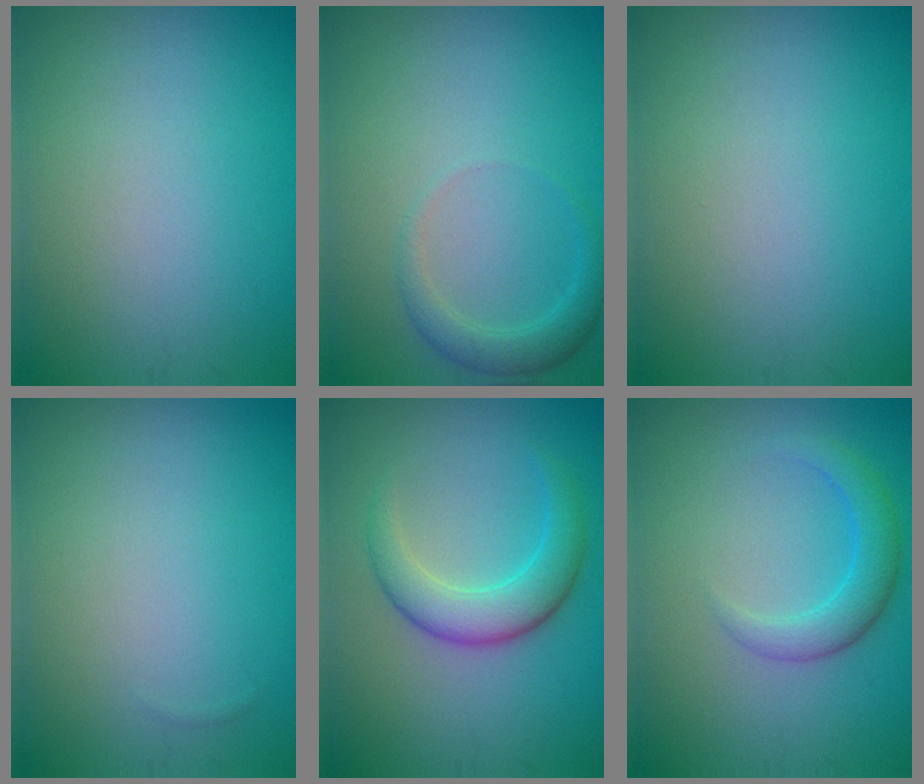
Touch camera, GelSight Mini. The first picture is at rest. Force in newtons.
{"total": 2.1, "press": 2.1, "slide": 0.2}
{"total": 0.0}
{"total": 0.0}
{"total": 4.2, "press": 4.2, "slide": 0.1}
{"total": 3.0, "press": 3.0, "slide": 0.1}